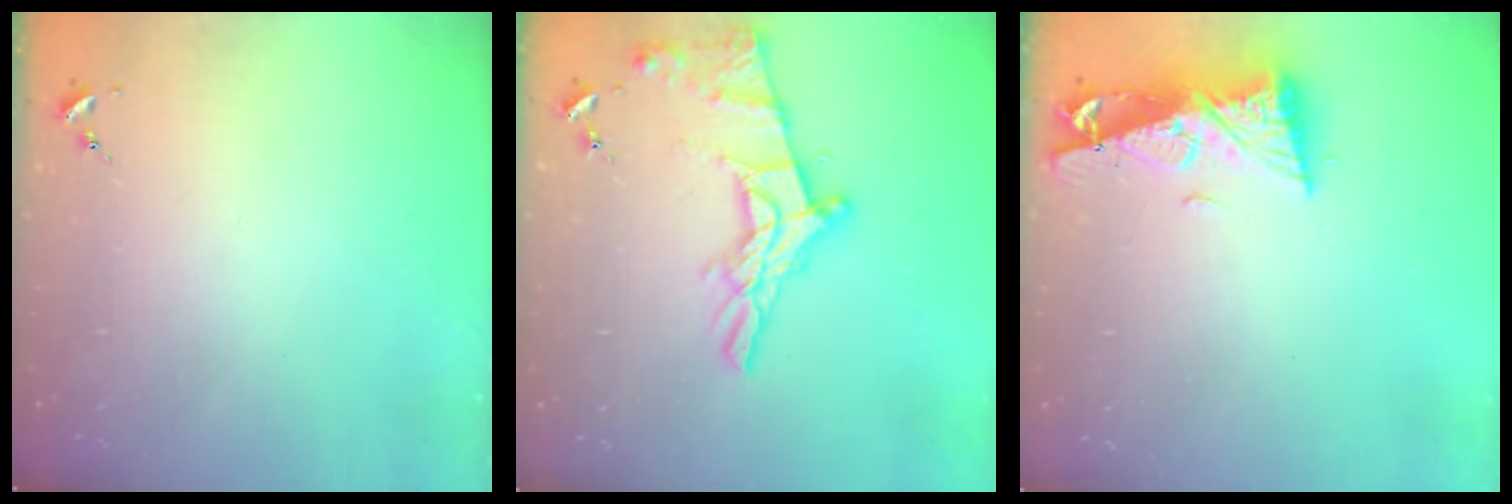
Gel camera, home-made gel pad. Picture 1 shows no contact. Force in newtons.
{"total": 16.2, "press": 16.1, "slide": 1.0}
{"total": 10.1, "press": 10.0, "slide": 1.4}